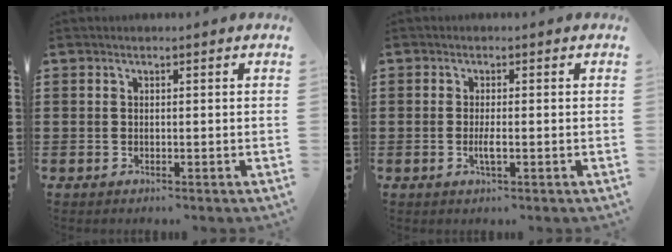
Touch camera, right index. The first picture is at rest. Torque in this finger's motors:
{"motor_torque": [1.10, 1.03, 0.47, 0.10]}